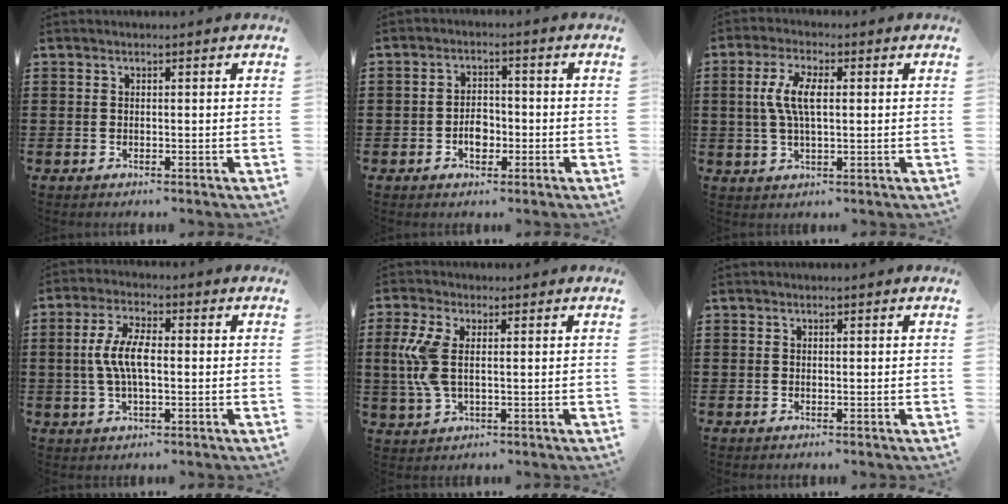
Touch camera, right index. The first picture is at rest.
{"total": 3.7, "force": [-1.2, 2.5, 2.5], "torque": [-0.032, -0.002, -0.026]}
{"total": 6.5, "force": [0.7, 2.5, 6.0], "torque": [-0.132, 0.005, 0.005]}
{"total": 6.7, "force": [-0.2, 2.5, 6.3], "torque": [-0.141, -0.003, -0.012]}
{"total": 6.8, "force": [0.7, 3.1, 6.0], "torque": [-0.158, -0.005, 0.003]}
{"total": 0.0}